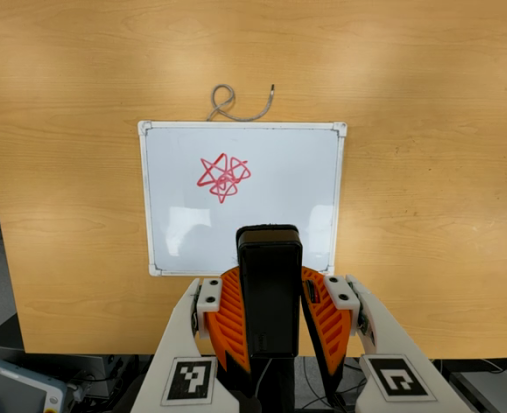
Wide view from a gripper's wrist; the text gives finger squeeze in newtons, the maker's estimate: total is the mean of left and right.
{"total": 9.0, "left": 7.2, "right": 10.7}